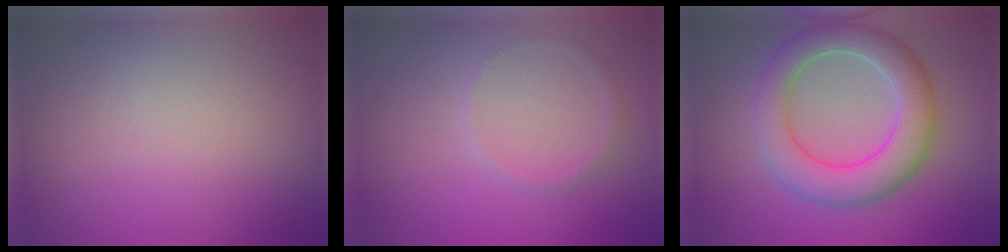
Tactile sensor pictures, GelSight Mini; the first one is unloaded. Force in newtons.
{"total": 0.9, "press": 0.9, "slide": 0.1}
{"total": 6.3, "press": 6.3, "slide": 0.1}